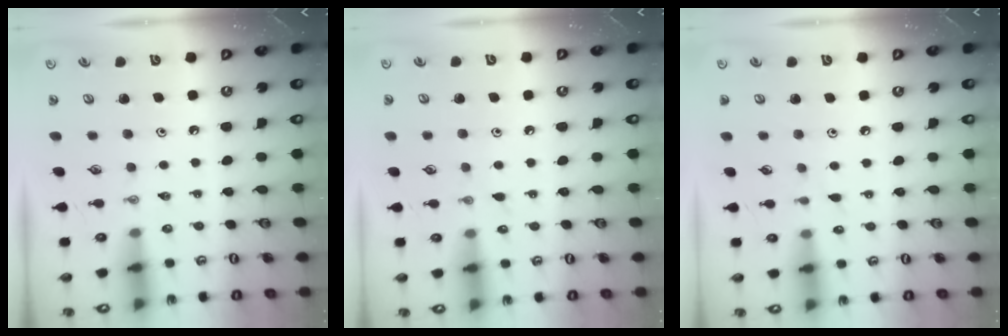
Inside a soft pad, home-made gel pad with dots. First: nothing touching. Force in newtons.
{"total": 5.1, "press": 5.1, "slide": 0.7}
{"total": 2.9, "press": 2.9, "slide": 0.4}